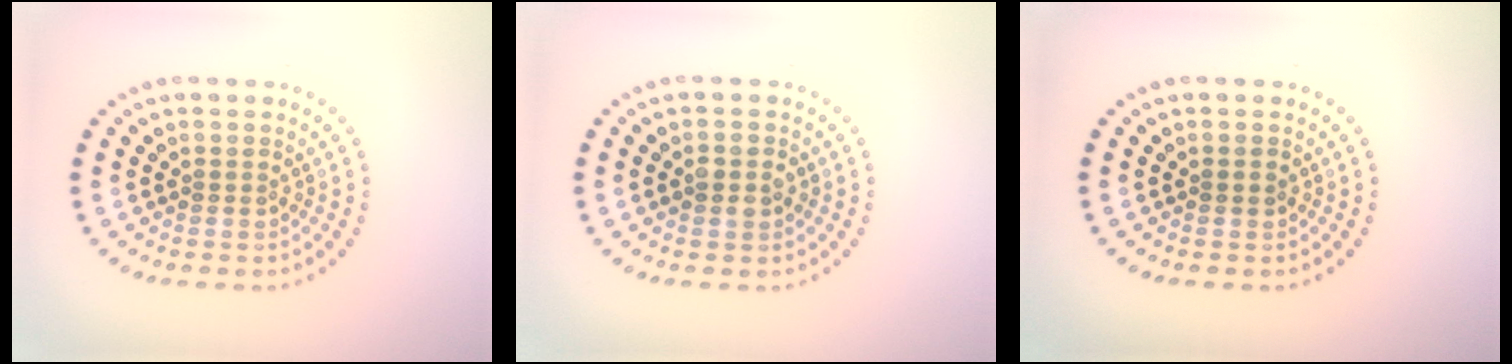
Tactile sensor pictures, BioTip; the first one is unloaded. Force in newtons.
{"total": 2.0, "press": 2.0, "slide": 0.1}
{"total": 0.7, "press": 0.6, "slide": 0.1}